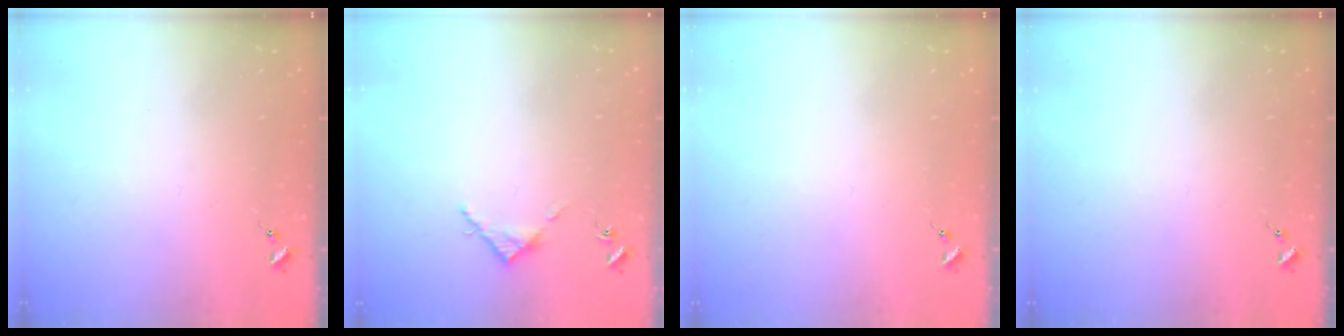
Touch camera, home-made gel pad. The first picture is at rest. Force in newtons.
{"total": 3.6, "press": 3.6, "slide": 0.3}
{"total": 0.0}
{"total": 0.0}